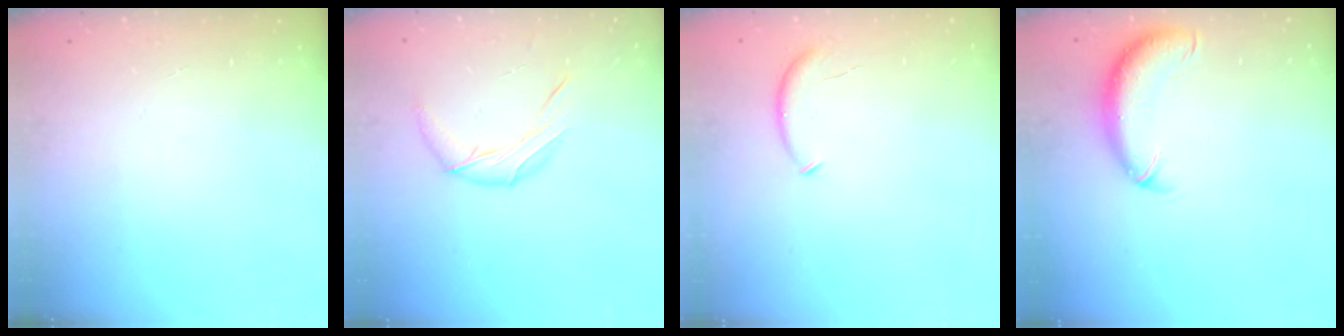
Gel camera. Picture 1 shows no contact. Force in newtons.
{"total": 8.4, "press": 8.4, "slide": 0.3}
{"total": 6.8, "press": 6.8, "slide": 0.6}
{"total": 11.5, "press": 11.2, "slide": 2.6}